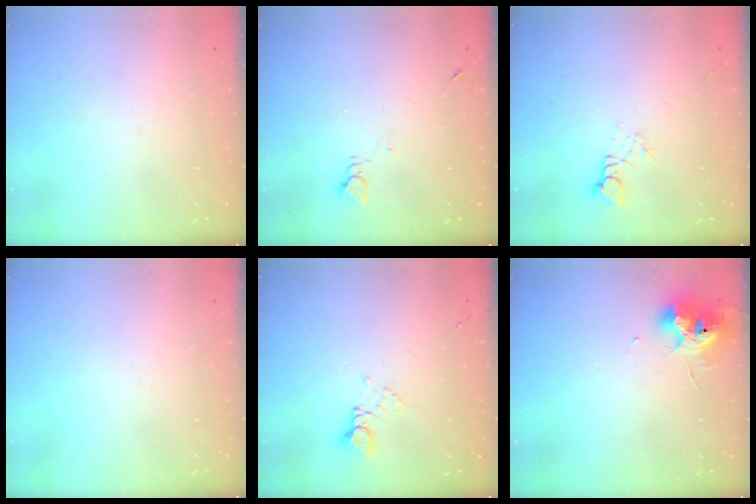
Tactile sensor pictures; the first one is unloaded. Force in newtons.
{"total": 2.3, "press": 2.3, "slide": 0.3}
{"total": 3.0, "press": 3.0, "slide": 0.3}
{"total": 0.0}
{"total": 2.8, "press": 2.8, "slide": 0.3}
{"total": 10.3, "press": 10.3, "slide": 1.1}